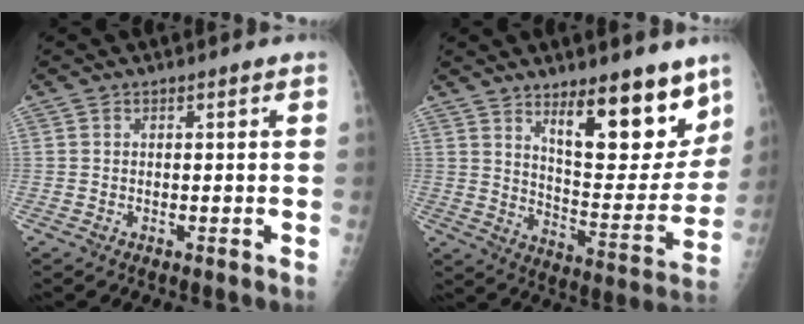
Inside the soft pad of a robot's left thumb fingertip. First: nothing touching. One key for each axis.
{"total": 17.1, "fx": 11.0, "fy": 5.8, "fz": 11.7, "tx": -0.117, "ty": -0.088, "tz": 0.175}